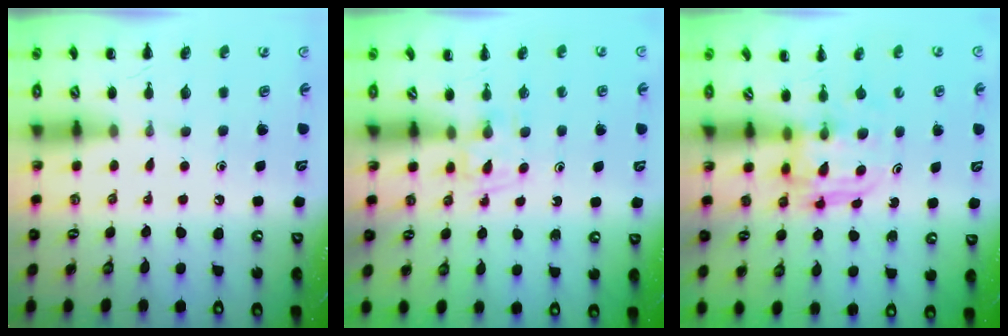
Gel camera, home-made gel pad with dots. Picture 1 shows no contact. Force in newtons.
{"total": 4.5, "press": 4.2, "slide": 1.4}
{"total": 3.7, "press": 3.7, "slide": 0.2}